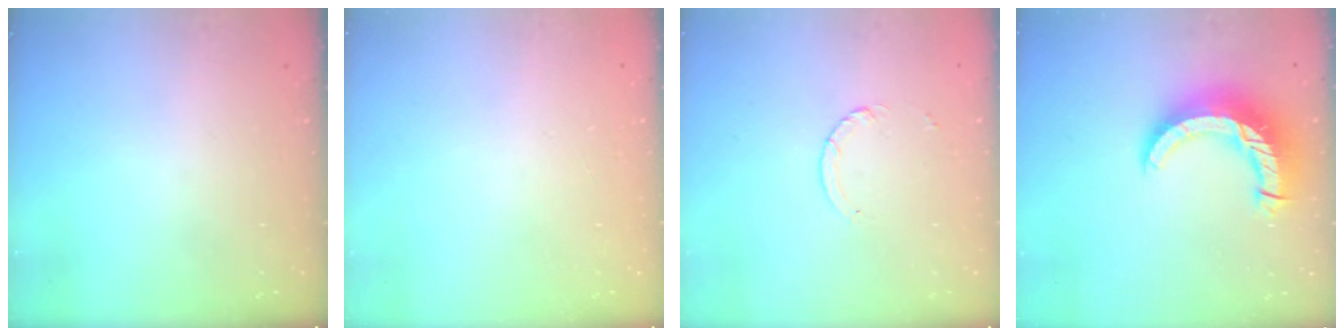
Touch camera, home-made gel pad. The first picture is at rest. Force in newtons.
{"total": 2.5, "press": 2.5, "slide": 0.2}
{"total": 3.8, "press": 3.8, "slide": 0.3}
{"total": 13.7, "press": 13.7, "slide": 1.3}